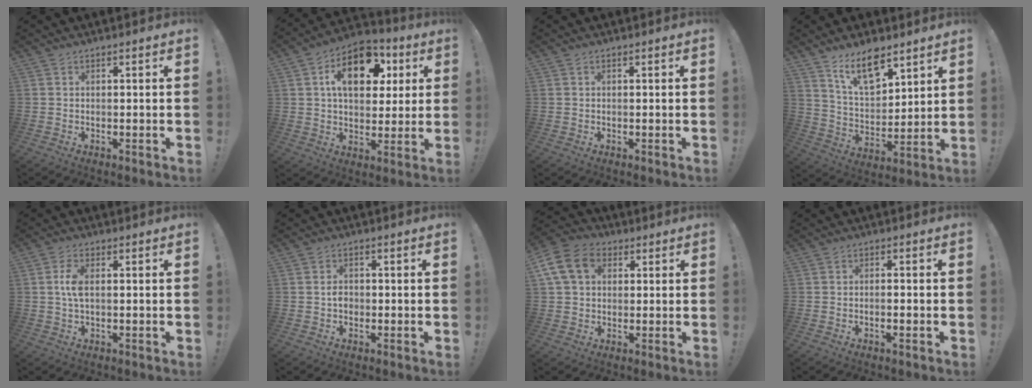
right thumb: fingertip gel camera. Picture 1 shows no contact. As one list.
[{"total": 16.1, "force": [5.4, 10.4, 11.0], "torque": [-0.156, -0.009, 0.096]}, {"total": 0.0}, {"total": 13.4, "force": [9.4, 6.1, 7.4], "torque": [-0.124, -0.053, 0.170]}, {"total": 4.6, "force": [0.4, 2.3, 3.9], "torque": [-0.081, 0.007, 0.006]}, {"total": 2.6, "force": [-0.9, 2.0, 1.4], "torque": [-0.023, 0.006, -0.015]}, {"total": 13.2, "force": [3.9, 9.9, 7.9], "torque": [-0.141, 0.000, 0.079]}, {"total": 1.6, "force": [-0.7, 0.1, 1.4], "torque": [-0.026, 0.000, -0.014]}]